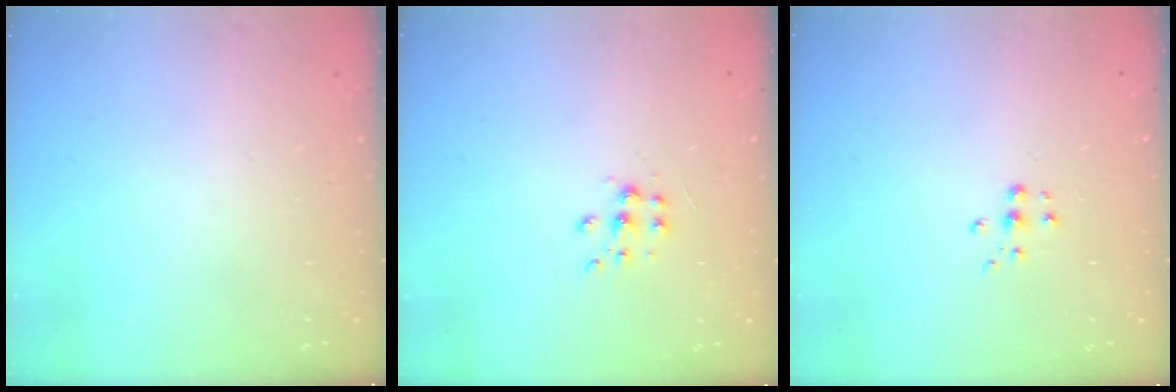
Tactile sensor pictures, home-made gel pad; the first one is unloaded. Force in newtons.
{"total": 7.1, "press": 7.1, "slide": 0.5}
{"total": 5.3, "press": 5.3, "slide": 0.4}